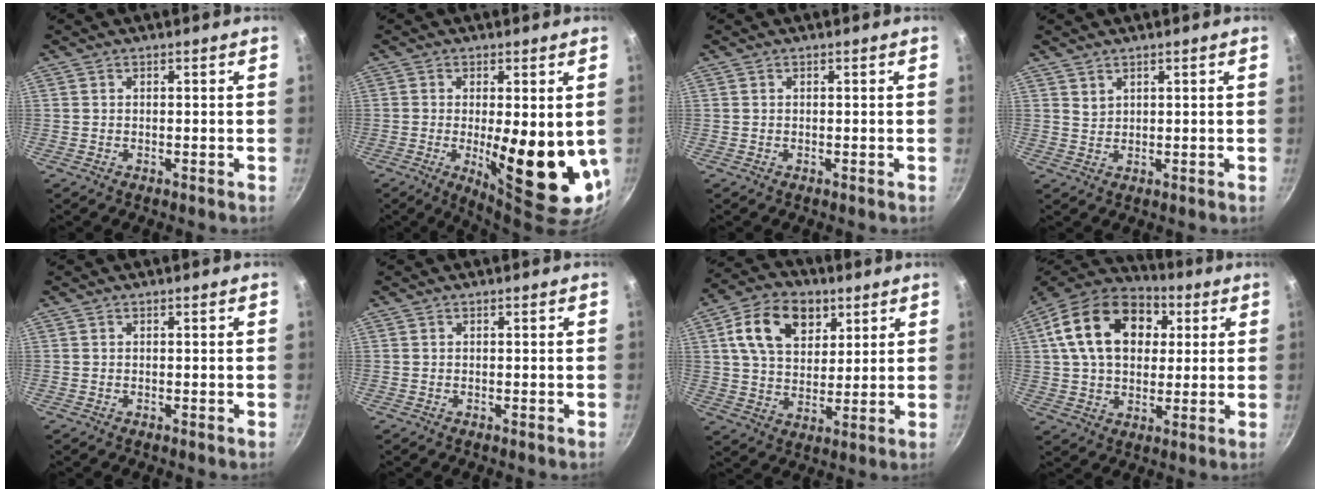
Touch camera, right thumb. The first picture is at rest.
{"total": 15.1, "force": [-1.3, 4.6, 14.3], "torque": [-0.188, -0.023, -0.005]}
{"total": 0.0}
{"total": 1.6, "force": [1.3, 0.8, 0.4], "torque": [-0.004, -0.005, 0.028]}
{"total": 0.0}
{"total": 0.0}
{"total": 14.5, "force": [5.7, 9.9, 9.0], "torque": [-0.129, -0.007, 0.090]}
{"total": 20.5, "force": [5.5, 14.2, 13.6], "torque": [-0.217, 0.014, 0.082]}